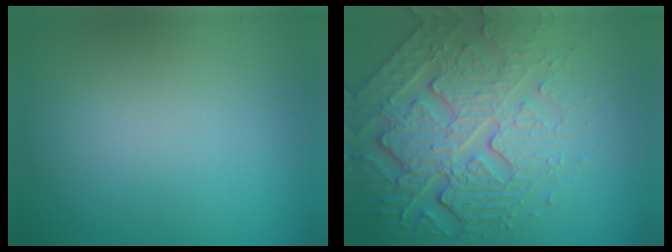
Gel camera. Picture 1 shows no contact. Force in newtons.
{"total": 7.7, "press": 5.9, "slide": 4.9}